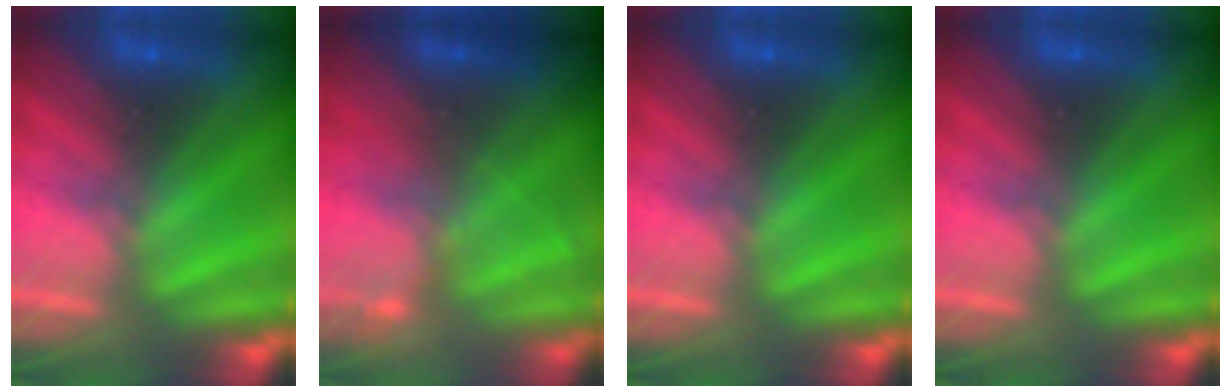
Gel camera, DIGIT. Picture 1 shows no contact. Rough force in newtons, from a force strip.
{"total": 2.3}
{"total": 0.0}
{"total": 0.0}